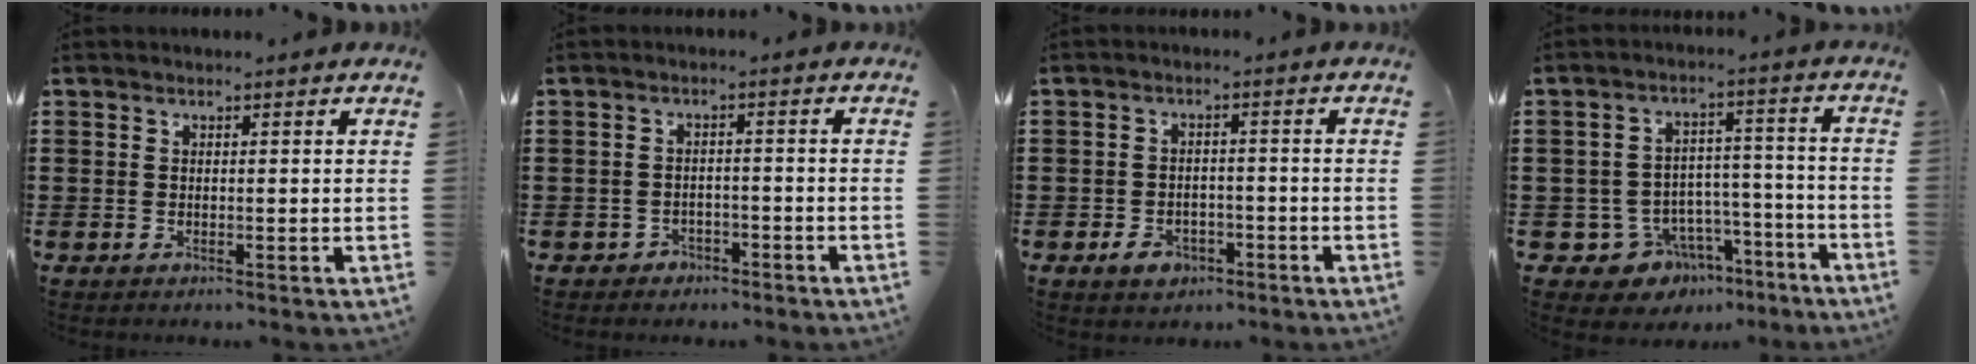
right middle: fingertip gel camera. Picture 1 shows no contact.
{"total": 1.8, "force": [-1.6, 0.8, 0.0], "torque": [-0.007, 0.003, -0.038]}
{"total": 3.2, "force": [-2.0, 2.0, 1.5], "torque": [-0.028, 0.003, -0.041]}
{"total": 6.3, "force": [-4.5, 4.3, 0.8], "torque": [-0.024, 0.026, -0.082]}